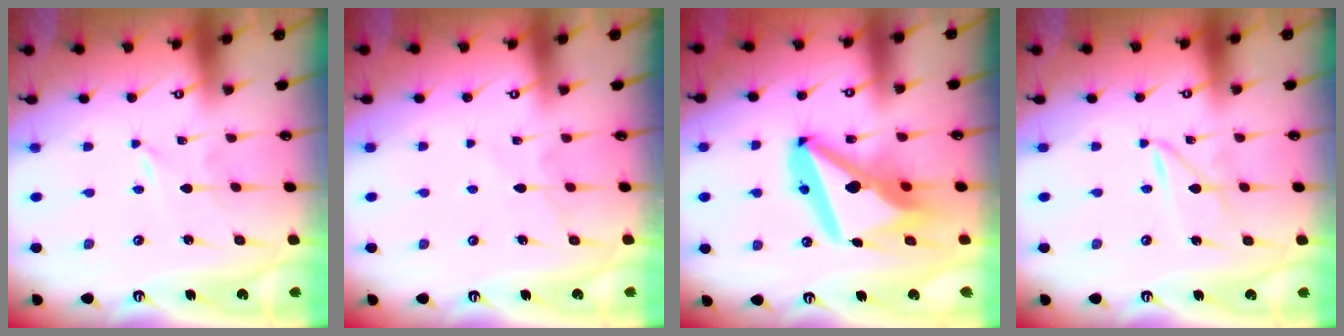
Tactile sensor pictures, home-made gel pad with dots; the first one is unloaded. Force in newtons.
{"total": 5.3, "press": 5.2, "slide": 0.7}
{"total": 18.0, "press": 17.9, "slide": 1.9}
{"total": 2.0, "press": 2.0, "slide": 0.2}